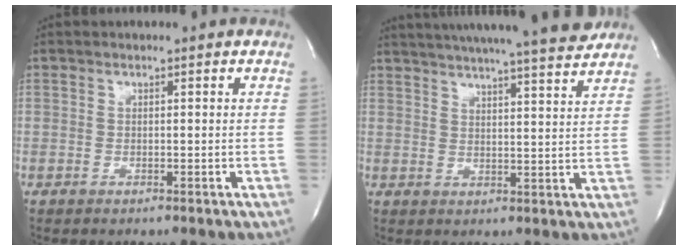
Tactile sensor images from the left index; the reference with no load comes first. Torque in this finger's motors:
{"motor_torque": [0.02, -0.14, 0.68, 0.15]}